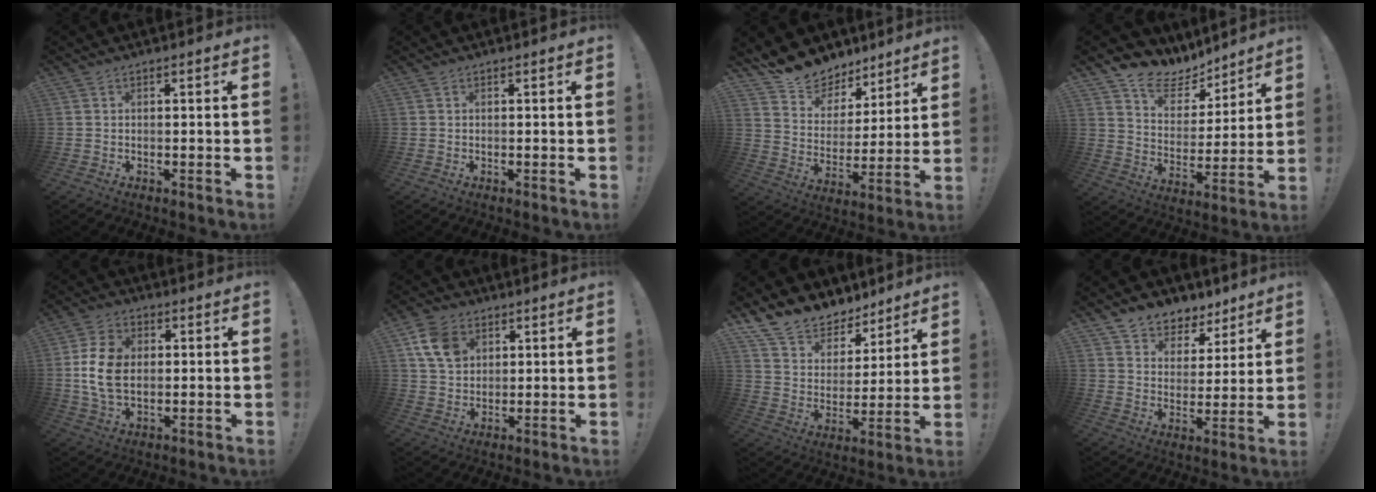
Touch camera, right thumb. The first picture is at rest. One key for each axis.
{"total": 0.0}
{"total": 11.6, "fx": 9.5, "fy": 6.4, "fz": 1.8, "tx": -0.045, "ty": -0.073, "tz": 0.180}
{"total": 9.5, "fx": 7.6, "fy": 5.3, "fz": 1.9, "tx": -0.035, "ty": -0.066, "tz": 0.141}
{"total": 12.4, "fx": 0.2, "fy": 8.7, "fz": 8.8, "tx": -0.165, "ty": 0.005, "tz": 0.007}
{"total": 10.6, "fx": 4.7, "fy": 8.0, "fz": 5.1, "tx": -0.078, "ty": -0.011, "tz": 0.095}
{"total": 12.7, "fx": 10.5, "fy": 6.6, "fz": 2.6, "tx": -0.055, "ty": -0.085, "tz": 0.196}
{"total": 7.2, "fx": 5.0, "fy": 5.1, "fz": 0.8, "tx": -0.009, "ty": -0.044, "tz": 0.098}